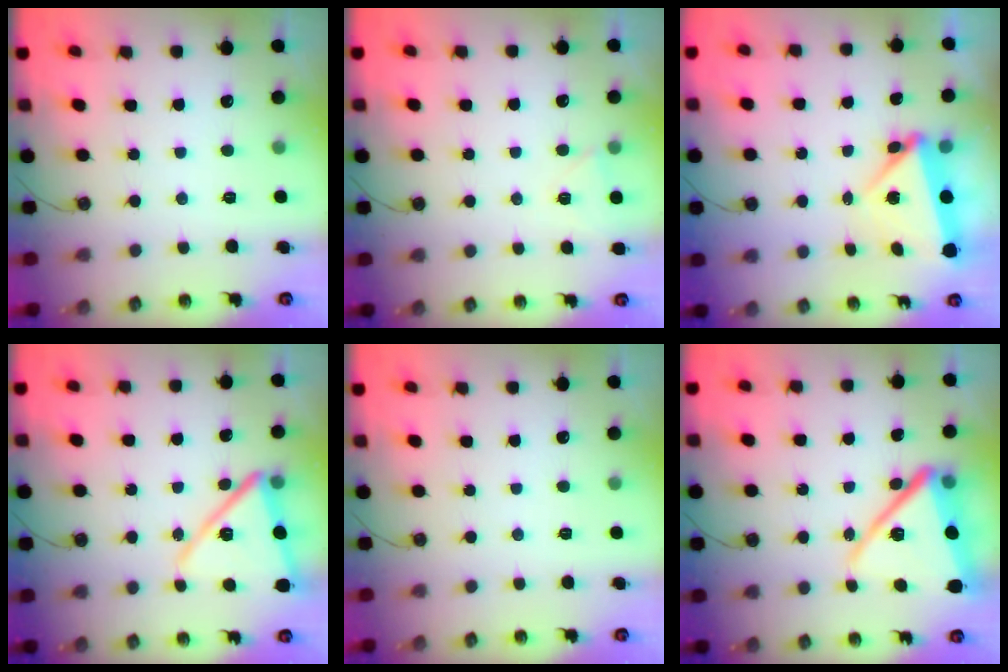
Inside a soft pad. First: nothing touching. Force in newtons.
{"total": 3.9, "press": 3.6, "slide": 1.6}
{"total": 7.2, "press": 5.1, "slide": 5.1}
{"total": 15.1, "press": 15.1, "slide": 1.1}
{"total": 0.0}
{"total": 16.9, "press": 16.8, "slide": 2.0}